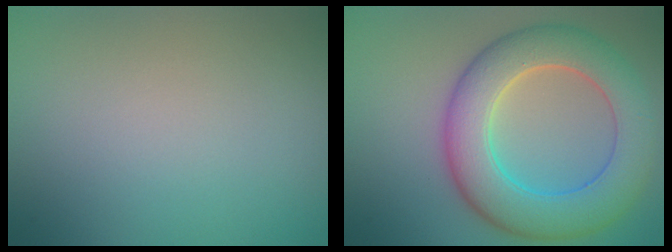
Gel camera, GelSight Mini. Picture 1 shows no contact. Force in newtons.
{"total": 8.5, "press": 8.5, "slide": 0.2}